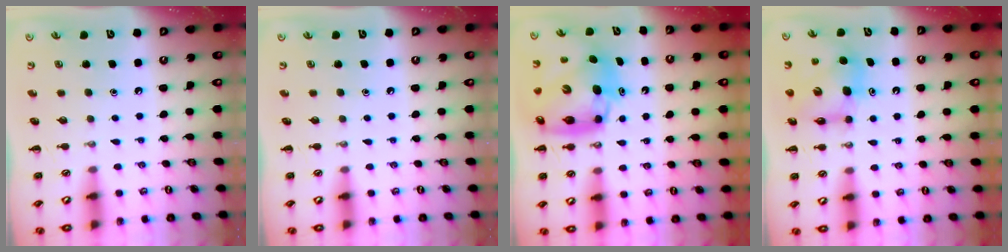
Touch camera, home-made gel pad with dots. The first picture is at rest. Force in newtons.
{"total": 0.0}
{"total": 11.4, "press": 10.9, "slide": 3.4}
{"total": 7.3, "press": 7.3, "slide": 0.3}